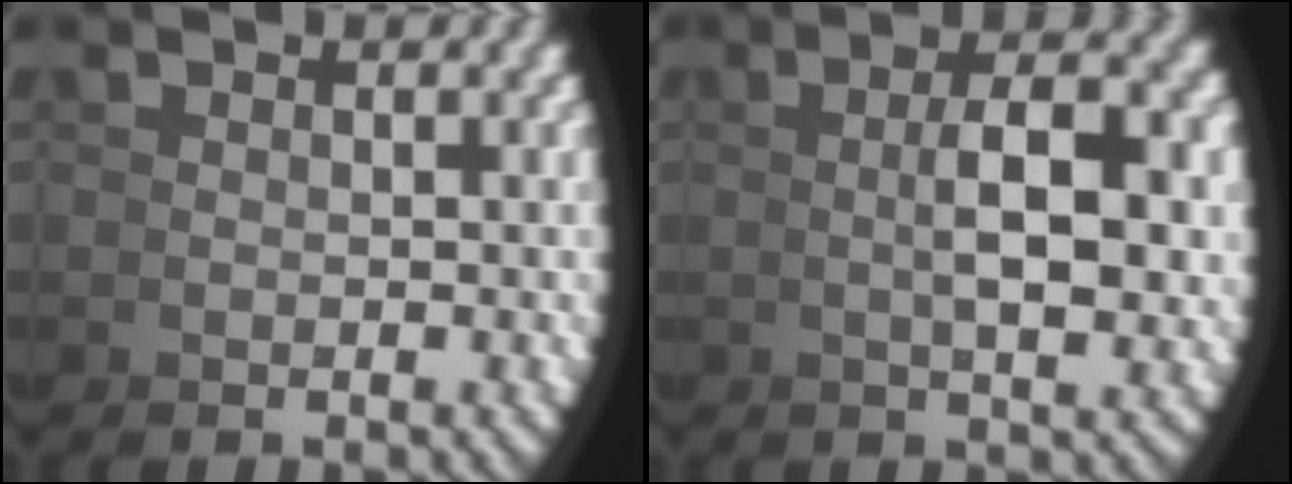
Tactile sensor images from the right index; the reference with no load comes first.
{"total": 5.3, "force": [1.3, 1.5, 5.0], "torque": [-0.058, 0.017, 0.016]}